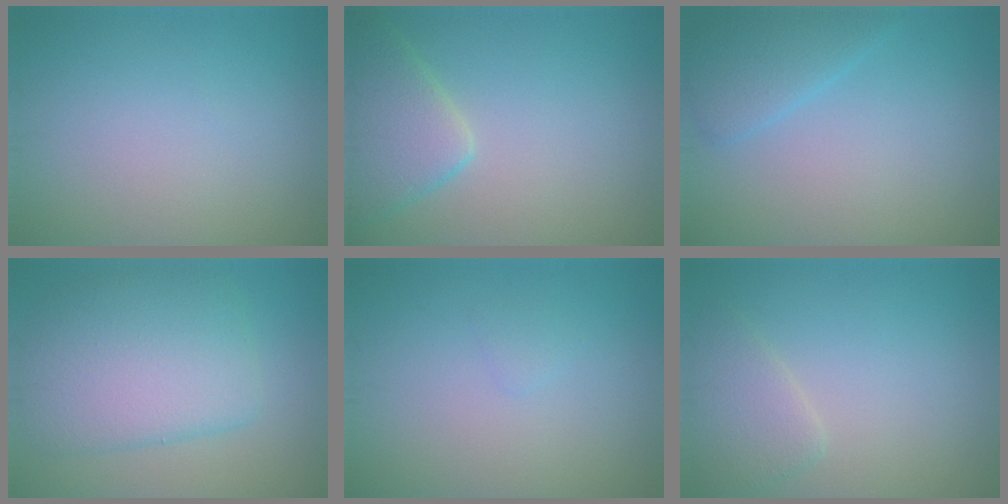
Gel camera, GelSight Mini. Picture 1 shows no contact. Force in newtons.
{"total": 5.0, "press": 4.9, "slide": 0.5}
{"total": 2.8, "press": 2.8, "slide": 0.2}
{"total": 7.4, "press": 7.4, "slide": 0.3}
{"total": 0.5, "press": 0.5, "slide": 0.1}
{"total": 2.5, "press": 2.5, "slide": 0.2}